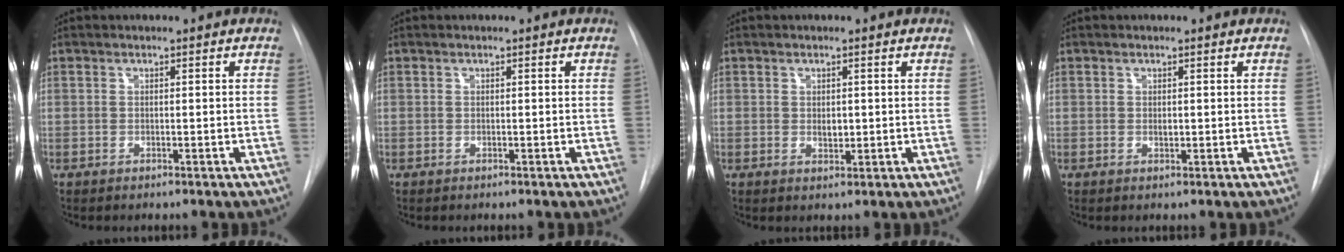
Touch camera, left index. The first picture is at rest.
{"total": 0.0}
{"total": 1.5, "force": [0.2, 1.0, 1.1], "torque": [-0.016, -0.004, 0.006]}
{"total": 0.6, "force": [0.2, 0.4, 0.5], "torque": [-0.007, -0.001, 0.002]}